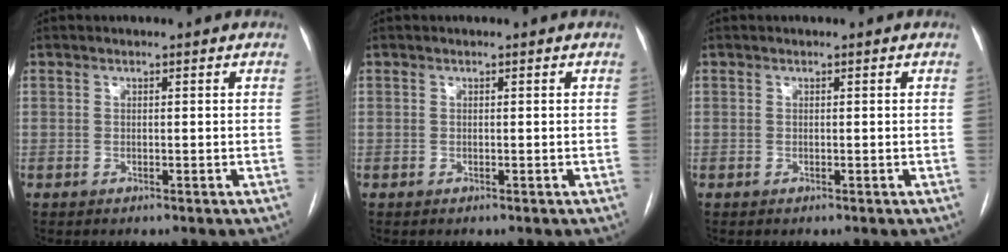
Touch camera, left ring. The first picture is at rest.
{"total": 0.0}
{"total": 0.0}